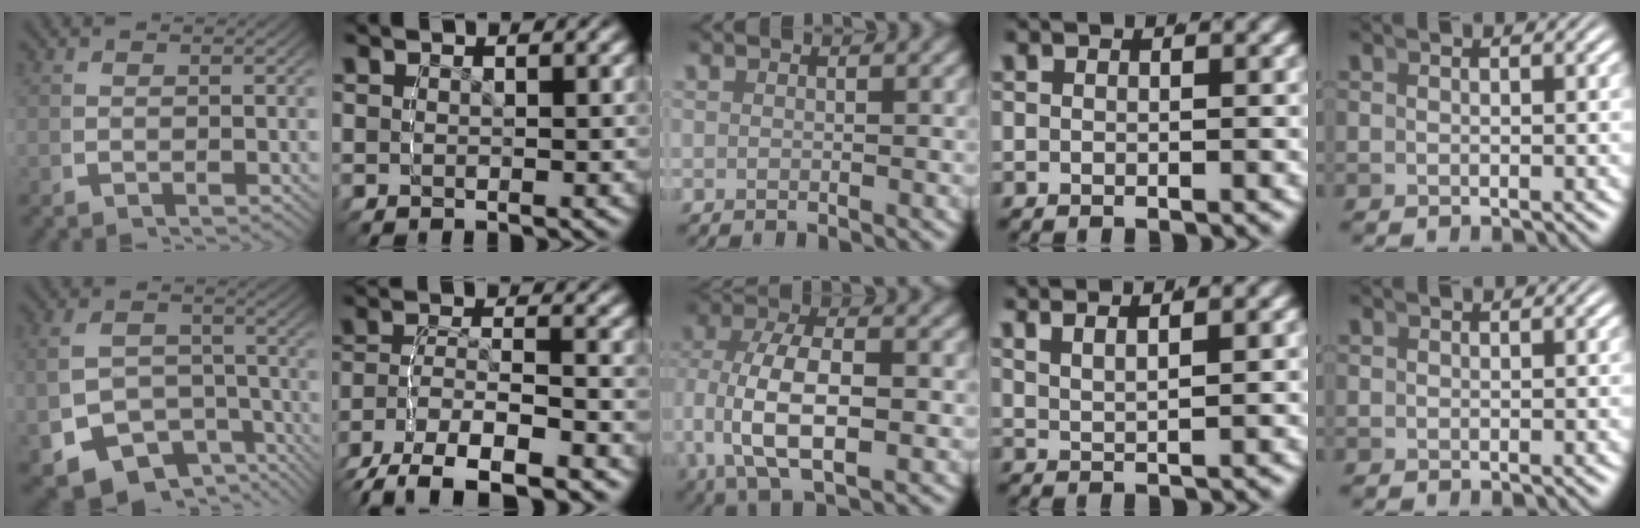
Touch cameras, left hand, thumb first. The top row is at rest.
{"thumb": {"total": 12.3, "force": [-5.4, 9.6, 5.6], "torque": [-0.131, -0.054, -0.077]}, "index": {"total": 8.1, "force": [-5.1, 4.2, 4.7], "torque": [-0.101, -0.032, -0.063]}, "middle": {"total": 8.2, "force": [-0.5, 4.6, 6.8], "torque": [-0.152, -0.018, 0.000]}, "ring": {"total": 4.1, "force": [3.2, 1.3, 2.2], "torque": [-0.041, 0.008, 0.056]}}